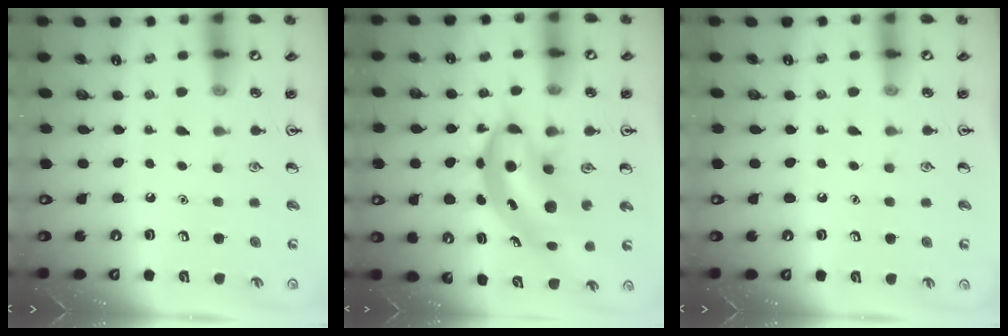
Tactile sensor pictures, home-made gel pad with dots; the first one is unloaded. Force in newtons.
{"total": 8.4, "press": 8.2, "slide": 1.8}
{"total": 0.0}